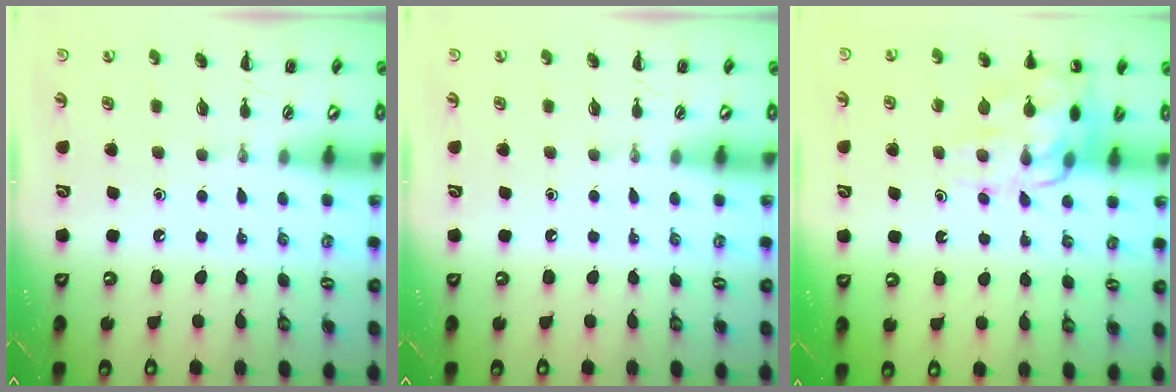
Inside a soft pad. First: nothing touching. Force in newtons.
{"total": 0.0}
{"total": 13.9, "press": 13.8, "slide": 1.8}